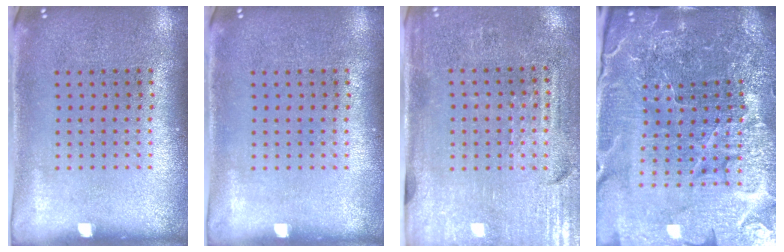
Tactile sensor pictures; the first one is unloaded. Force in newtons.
{"total": 0.0}
{"total": 3.4, "press": 3.1, "slide": 1.4}
{"total": 6.1, "press": 5.4, "slide": 2.7}